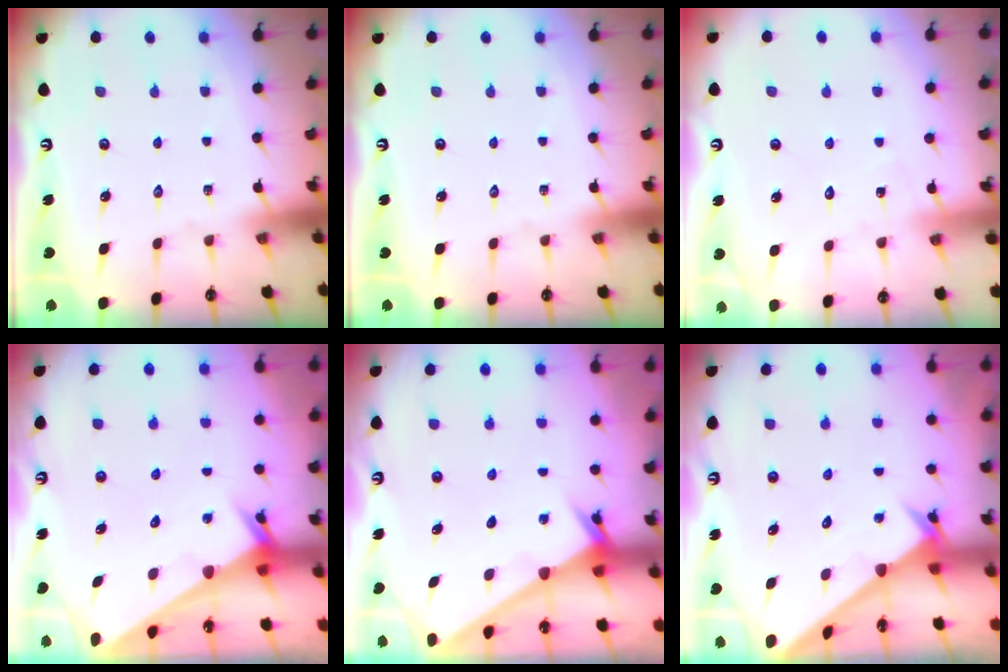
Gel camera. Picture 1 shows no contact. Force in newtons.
{"total": 0.0}
{"total": 5.2, "press": 5.2, "slide": 0.4}
{"total": 1.8, "press": 1.8, "slide": 0.1}
{"total": 2.4, "press": 2.4, "slide": 0.2}
{"total": 2.5, "press": 2.5, "slide": 0.2}